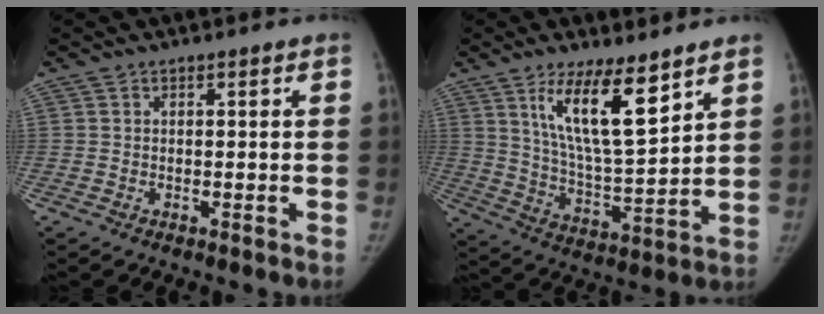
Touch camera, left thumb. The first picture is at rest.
{"total": 13.9, "force": [8.1, 3.6, 10.7], "torque": [-0.171, -0.057, 0.156]}